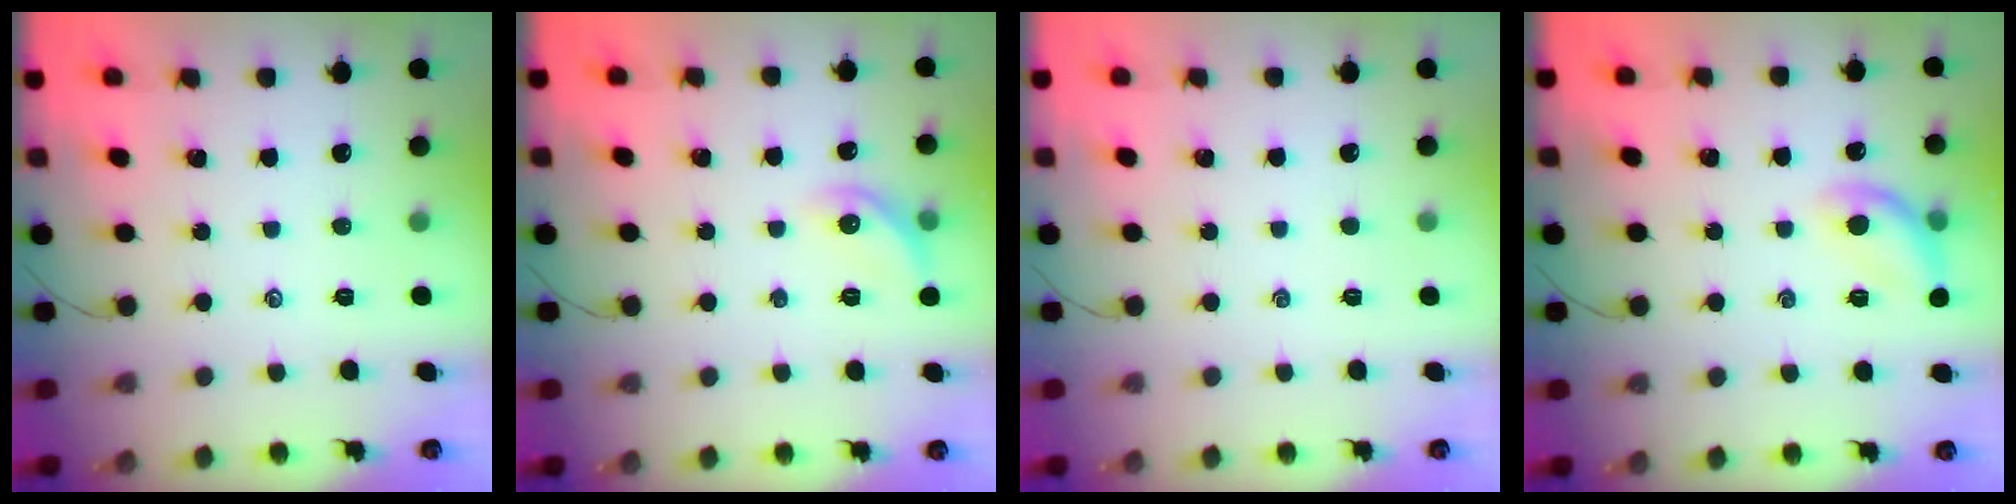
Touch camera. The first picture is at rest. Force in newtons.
{"total": 8.4, "press": 8.4, "slide": 0.2}
{"total": 0.0}
{"total": 11.3, "press": 11.2, "slide": 1.6}